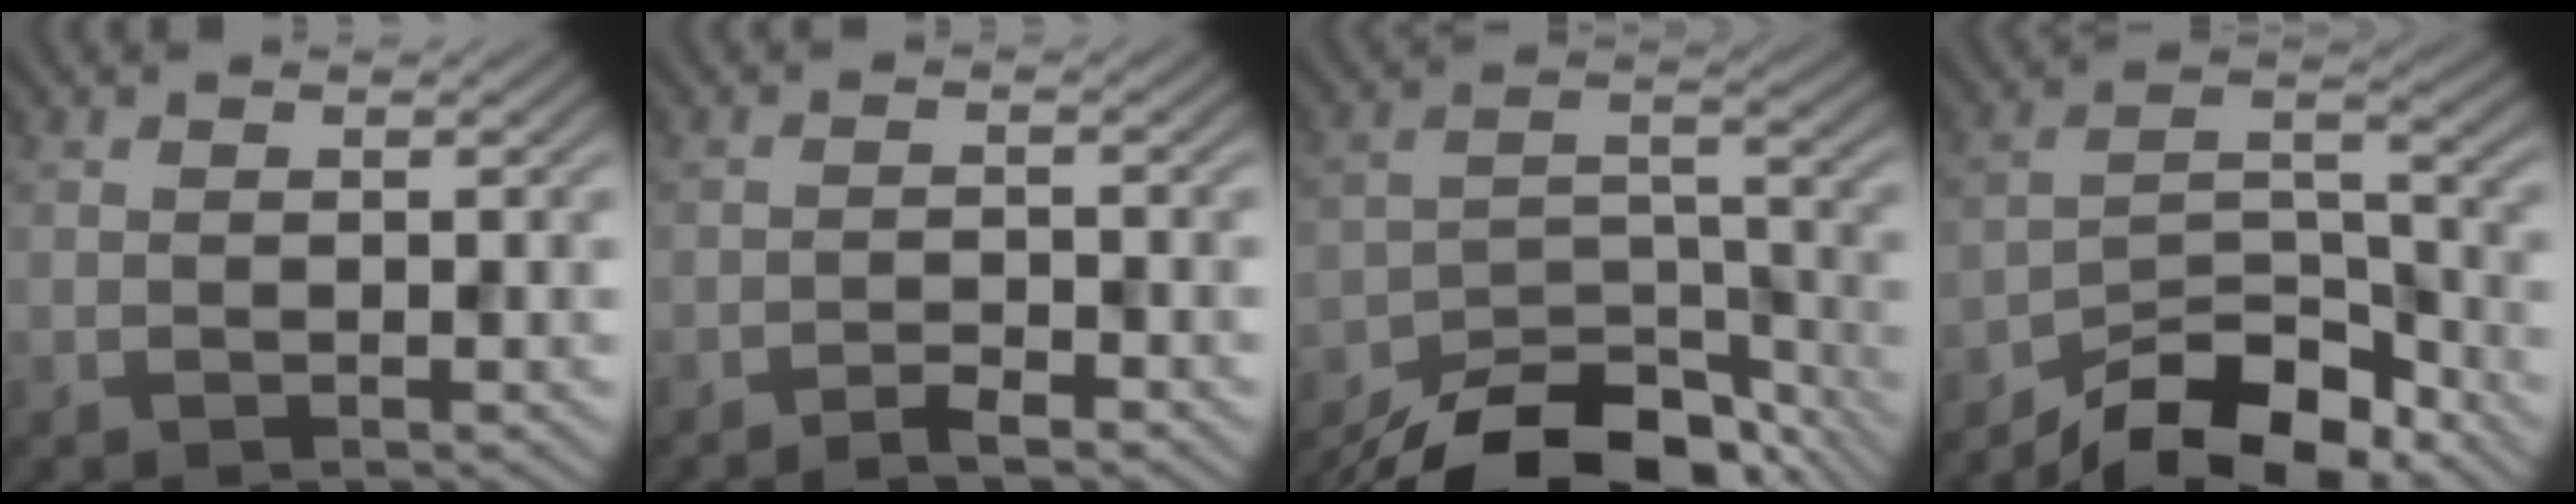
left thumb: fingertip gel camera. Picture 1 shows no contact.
{"total": 2.1, "force": [-1.7, 0.3, 1.1], "torque": [-0.020, 0.002, -0.035]}
{"total": 14.5, "force": [-12.3, 4.9, 5.8], "torque": [-0.098, -0.013, -0.188]}
{"total": 10.9, "force": [-9.1, 3.1, 5.1], "torque": [-0.078, 0.003, -0.172]}